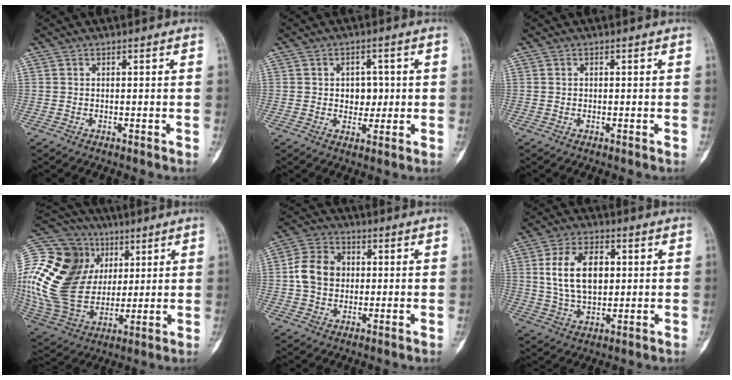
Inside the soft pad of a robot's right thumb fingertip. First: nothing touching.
{"total": 4.8, "force": [0.3, 3.7, 3.1], "torque": [-0.012, 0.002, 0.006]}
{"total": 0.0}
{"total": 30.3, "force": [6.6, 22.7, 18.9], "torque": [-0.400, 0.023, 0.136]}
{"total": 8.9, "force": [0.4, 7.3, 5.2], "torque": [-0.077, 0.016, -0.001]}
{"total": 12.3, "force": [2.1, 7.6, 9.4], "torque": [-0.153, -0.001, 0.041]}